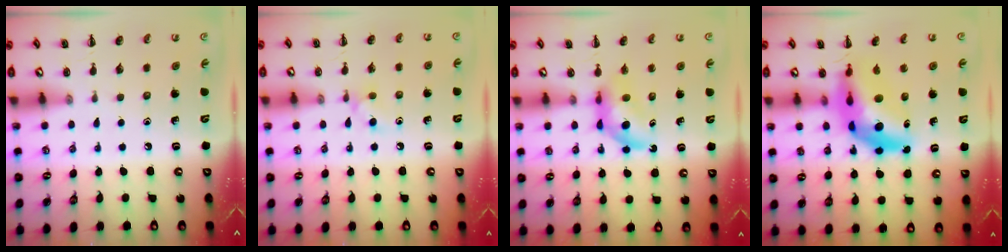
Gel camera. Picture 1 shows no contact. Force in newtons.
{"total": 4.6, "press": 4.3, "slide": 1.6}
{"total": 5.8, "press": 5.7, "slide": 1.1}
{"total": 11.8, "press": 11.3, "slide": 3.6}